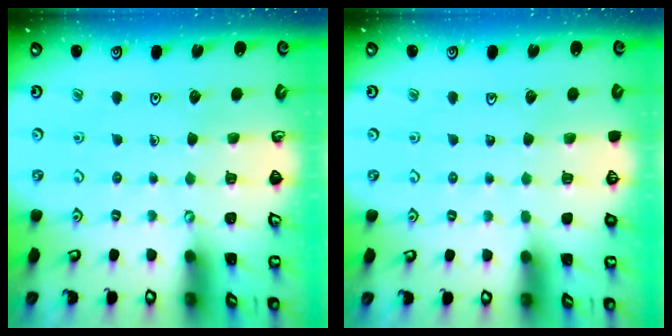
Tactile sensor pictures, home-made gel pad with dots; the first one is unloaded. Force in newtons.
{"total": 0.0}